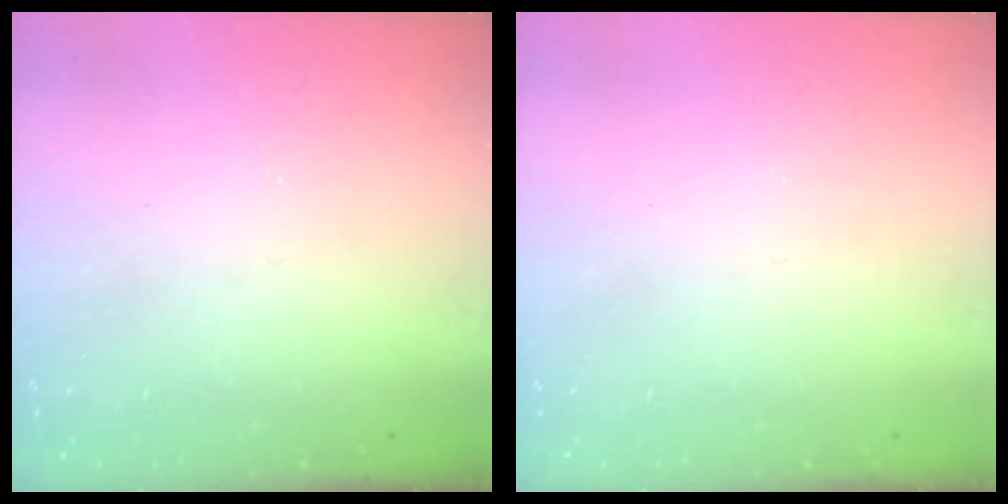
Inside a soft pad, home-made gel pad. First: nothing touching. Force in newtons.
{"total": 0.7, "press": 0.7, "slide": 0.1}